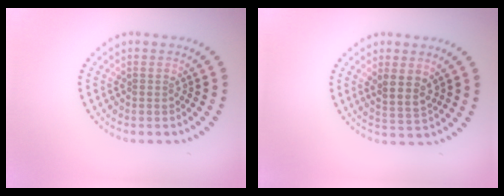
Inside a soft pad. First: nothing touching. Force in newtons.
{"total": 2.5, "press": 2.3, "slide": 1.0}